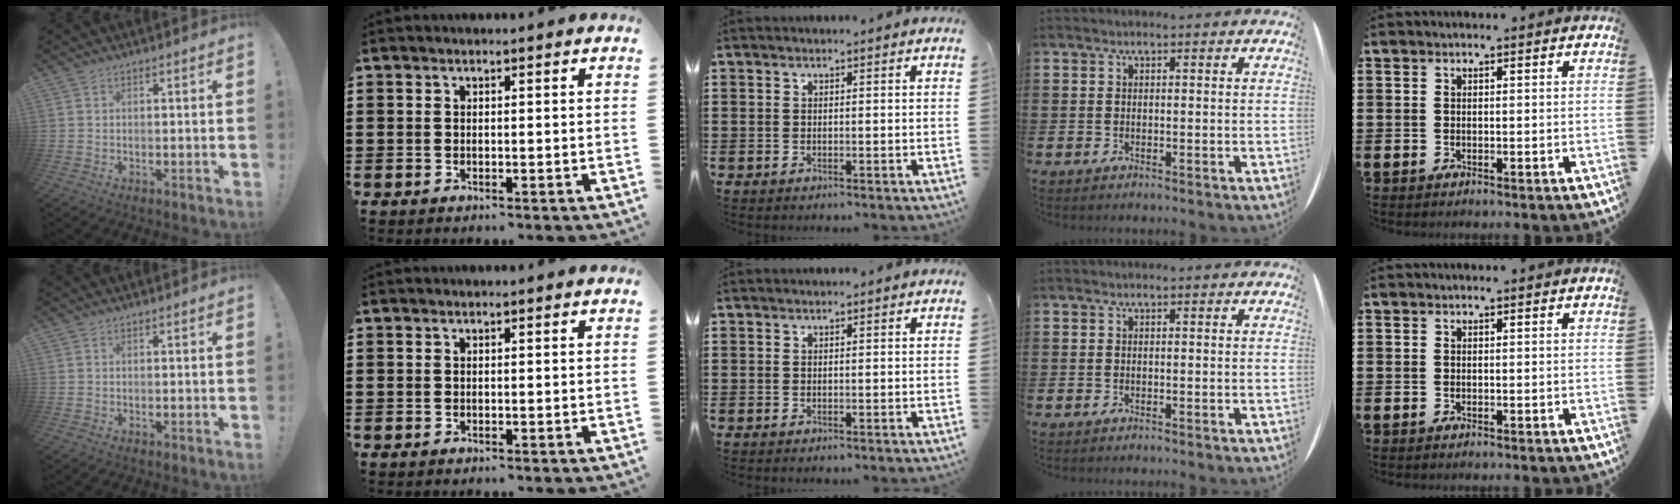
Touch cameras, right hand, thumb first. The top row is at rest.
{}